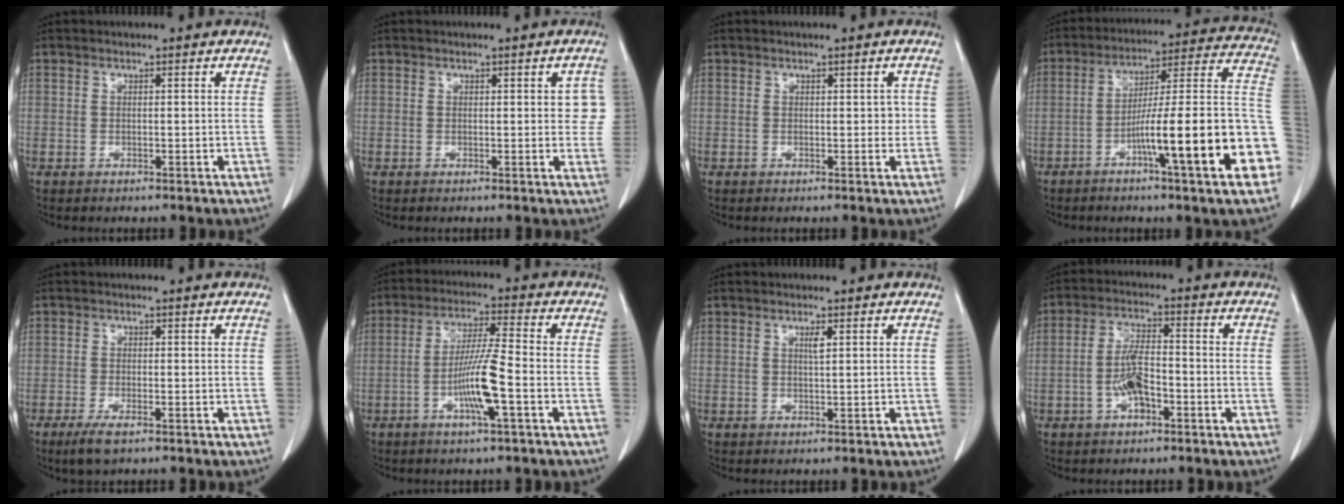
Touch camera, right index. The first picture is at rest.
{"total": 3.2, "force": [0.7, 1.6, 2.7], "torque": [-0.013, 0.006, 0.003]}
{"total": 1.4, "force": [0.2, 1.0, 1.0], "torque": [-0.005, 0.005, 0.002]}
{"total": 21.2, "force": [-7.5, 0.9, 19.8], "torque": [-0.218, 0.019, -0.108]}
{"total": 3.4, "force": [-2.2, 0.8, 2.5], "torque": [-0.055, -0.007, -0.038]}
{"total": 8.4, "force": [-2.8, -0.3, 7.9], "torque": [-0.157, -0.003, -0.051]}
{"total": 1.2, "force": [0.5, 0.0, 1.1], "torque": [-0.022, -0.001, 0.009]}
{"total": 5.8, "force": [-2.0, 2.0, 5.0], "torque": [-0.109, 0.010, -0.035]}